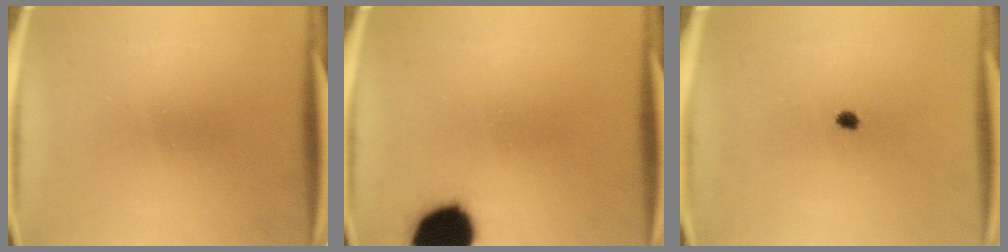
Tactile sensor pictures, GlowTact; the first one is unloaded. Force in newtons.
{"total": 16.0}
{"total": 1.5}